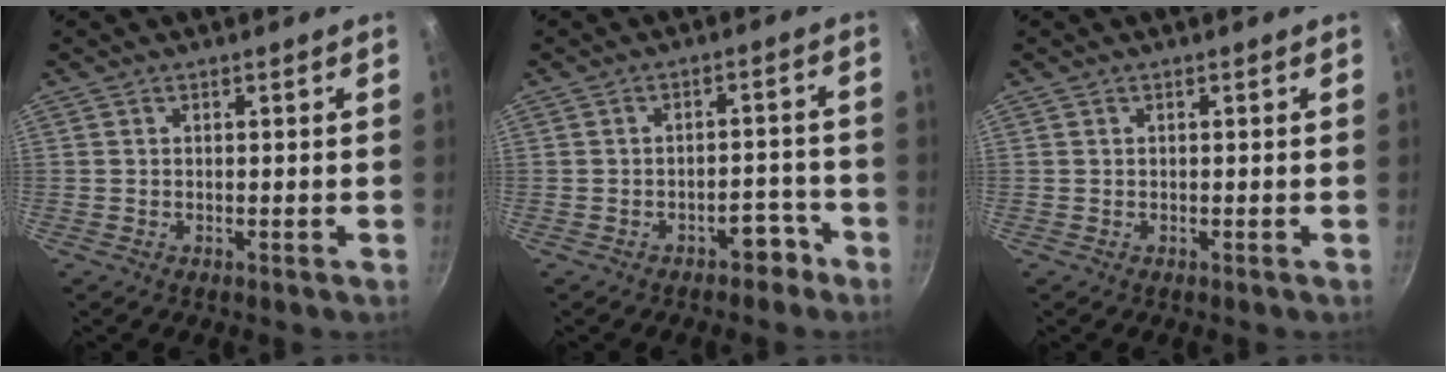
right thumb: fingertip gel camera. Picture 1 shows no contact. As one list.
[{"total": 4.3, "force": [-2.9, 2.4, 2.1], "torque": [0.001, 0.040, -0.025]}, {"total": 0.0}]